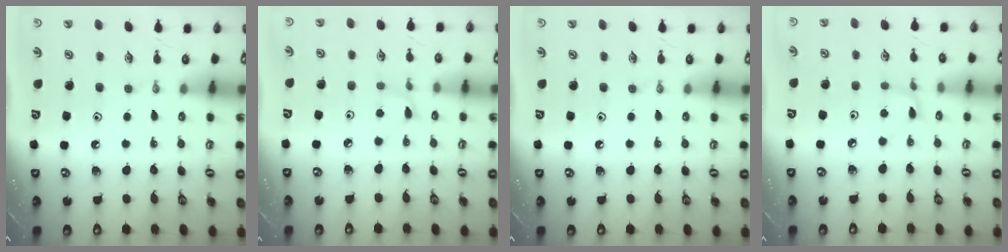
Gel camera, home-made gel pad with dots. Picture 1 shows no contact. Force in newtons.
{"total": 2.8, "press": 2.7, "slide": 0.4}
{"total": 0.0}
{"total": 1.7, "press": 1.7, "slide": 0.0}